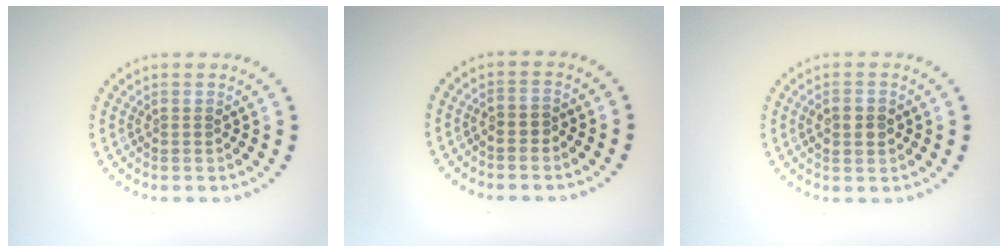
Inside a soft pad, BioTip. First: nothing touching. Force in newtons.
{"total": 0.8, "press": 0.6, "slide": 0.5}
{"total": 2.0, "press": 2.0, "slide": 0.1}